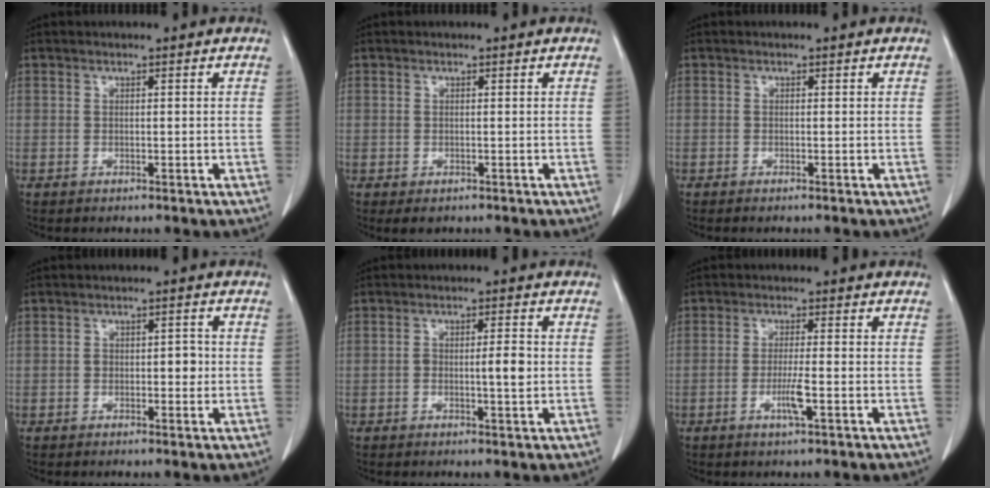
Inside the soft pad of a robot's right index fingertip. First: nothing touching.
{"total": 1.6, "force": [-0.8, 1.3, 0.5], "torque": [-0.008, 0.001, -0.004]}
{"total": 0.8, "force": [-0.7, 0.0, 0.4], "torque": [-0.009, -0.001, -0.010]}
{"total": 2.7, "force": [-0.3, 1.5, 2.2], "torque": [-0.031, 0.007, 0.000]}
{"total": 3.4, "force": [-0.3, 0.7, 3.3], "torque": [-0.056, 0.004, -0.001]}
{"total": 3.7, "force": [-1.4, -0.1, 3.5], "torque": [-0.072, -0.006, -0.024]}